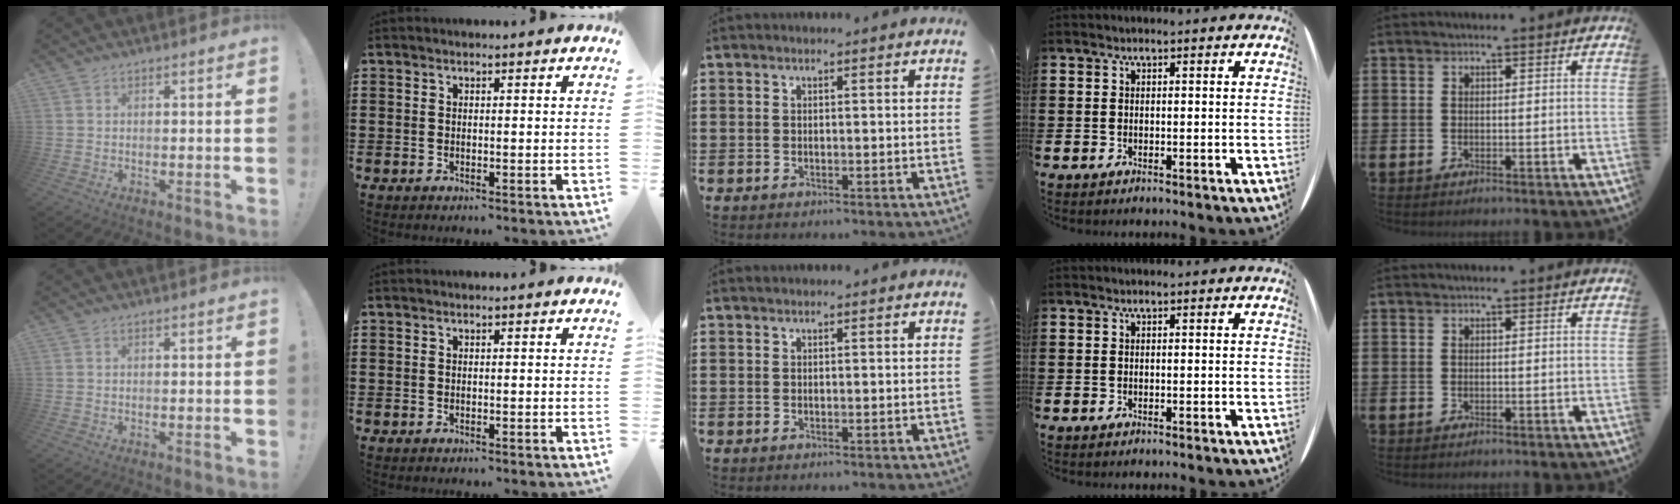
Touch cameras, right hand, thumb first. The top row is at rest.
{}